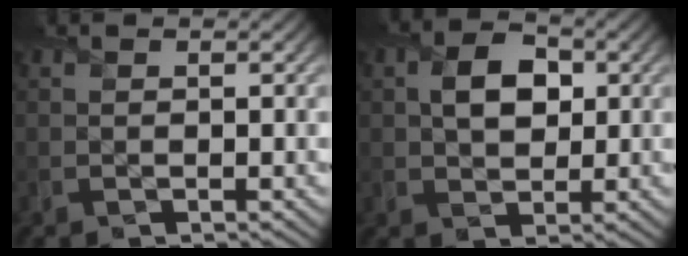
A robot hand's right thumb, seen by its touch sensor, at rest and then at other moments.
{"total": 4.9, "force": [1.0, 3.4, 3.3], "torque": [-0.062, 0.001, 0.011]}